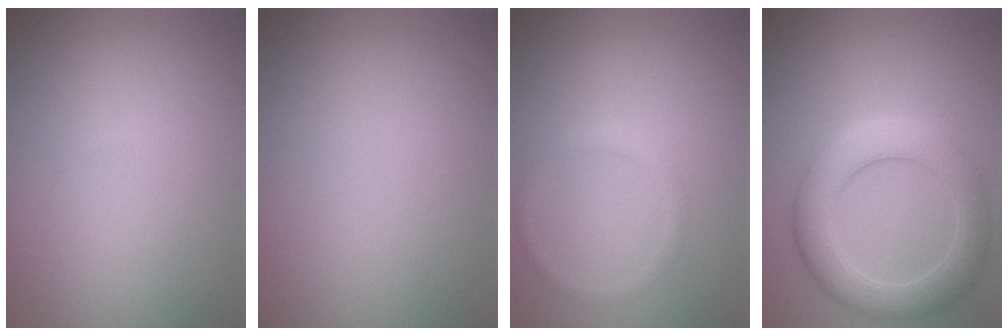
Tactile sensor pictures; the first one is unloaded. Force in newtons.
{"total": 0.0}
{"total": 1.2, "press": 1.2, "slide": 0.0}
{"total": 5.4, "press": 5.4, "slide": 0.3}